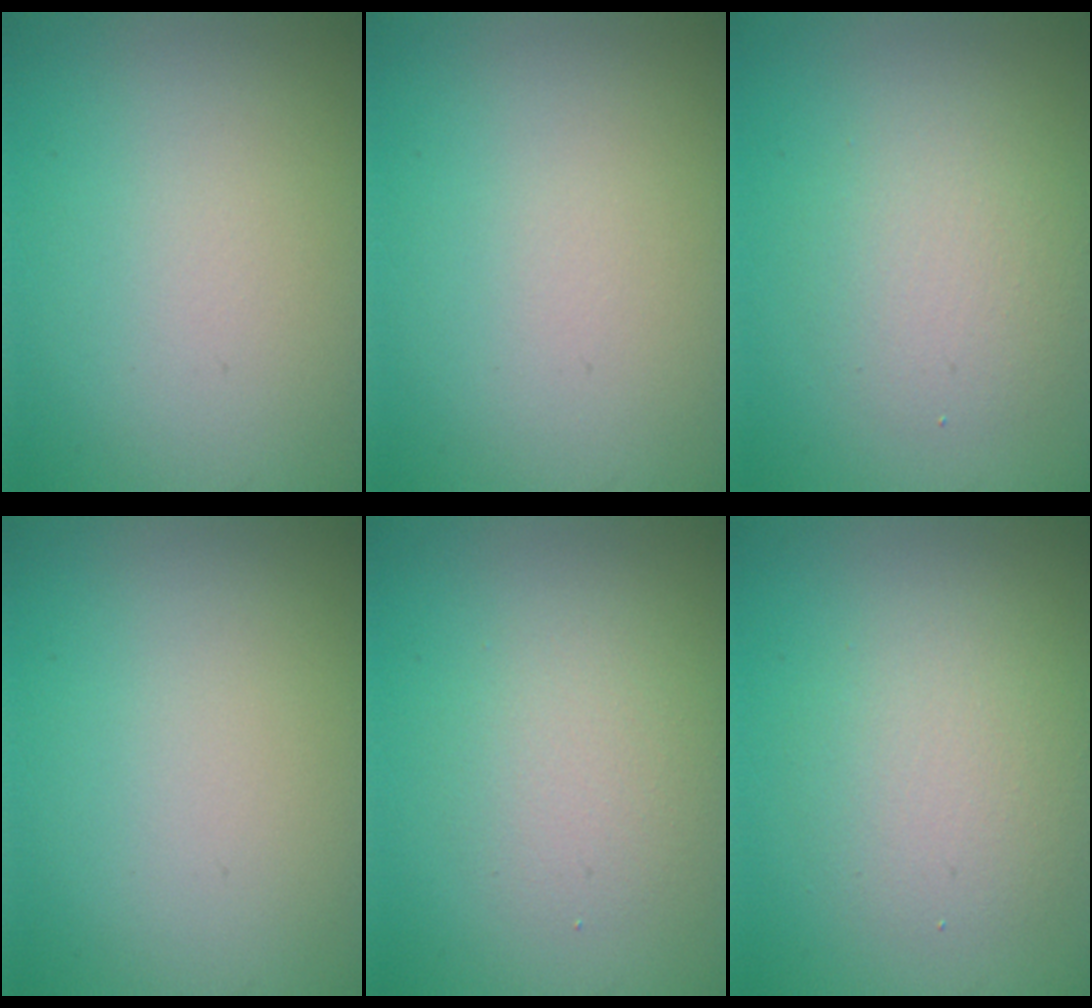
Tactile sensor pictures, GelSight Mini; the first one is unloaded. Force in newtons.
{"total": 0.0}
{"total": 3.3, "press": 3.3, "slide": 0.1}
{"total": 0.0}
{"total": 2.7, "press": 2.7, "slide": 0.2}
{"total": 3.6, "press": 3.6, "slide": 0.3}